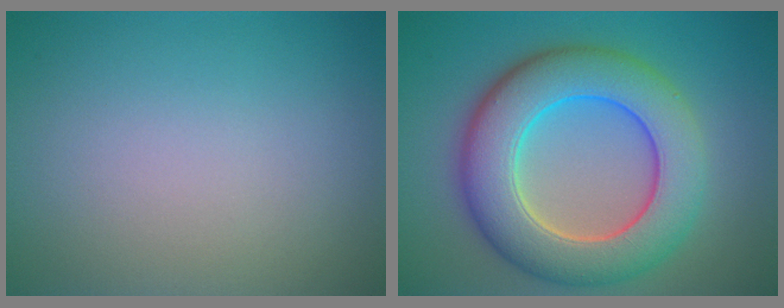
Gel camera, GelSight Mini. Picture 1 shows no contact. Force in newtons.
{"total": 9.8, "press": 9.8, "slide": 0.4}